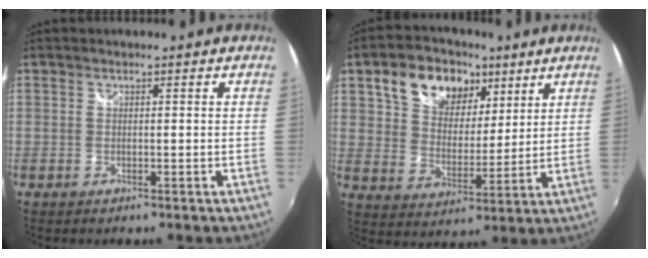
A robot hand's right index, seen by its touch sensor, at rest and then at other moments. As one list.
[{"total": 14.5, "force": [7.9, 9.4, 7.7], "torque": [-0.156, 0.038, 0.139]}]